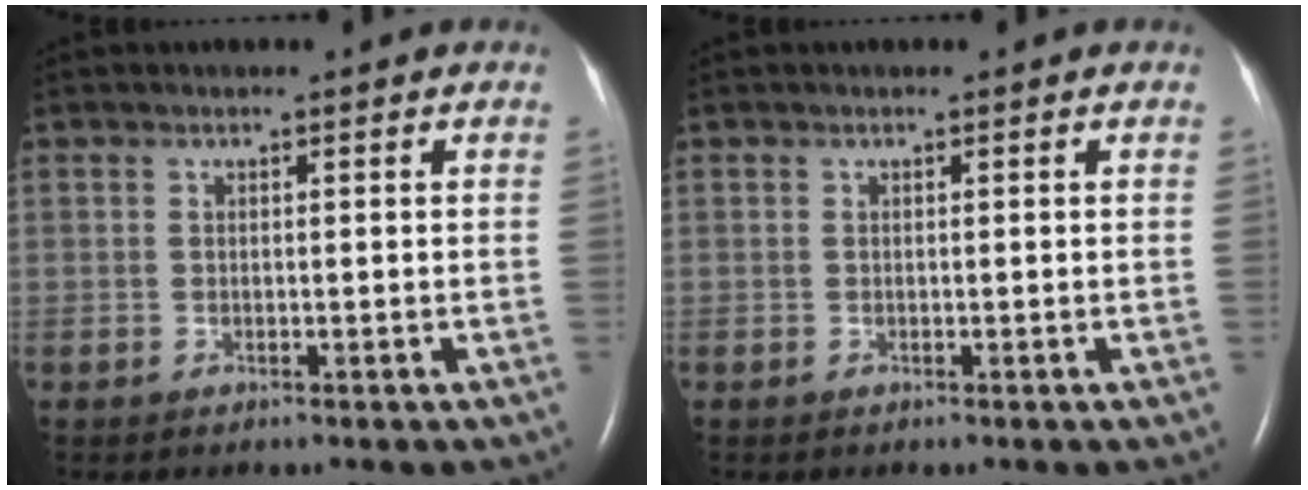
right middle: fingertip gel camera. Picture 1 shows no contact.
{"total": 0.0}